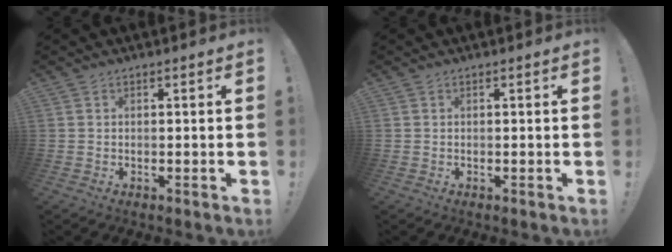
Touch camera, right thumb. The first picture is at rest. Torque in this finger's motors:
{"motor_torque": [0.00, 0.00, 0.09, -0.05, 0.01]}